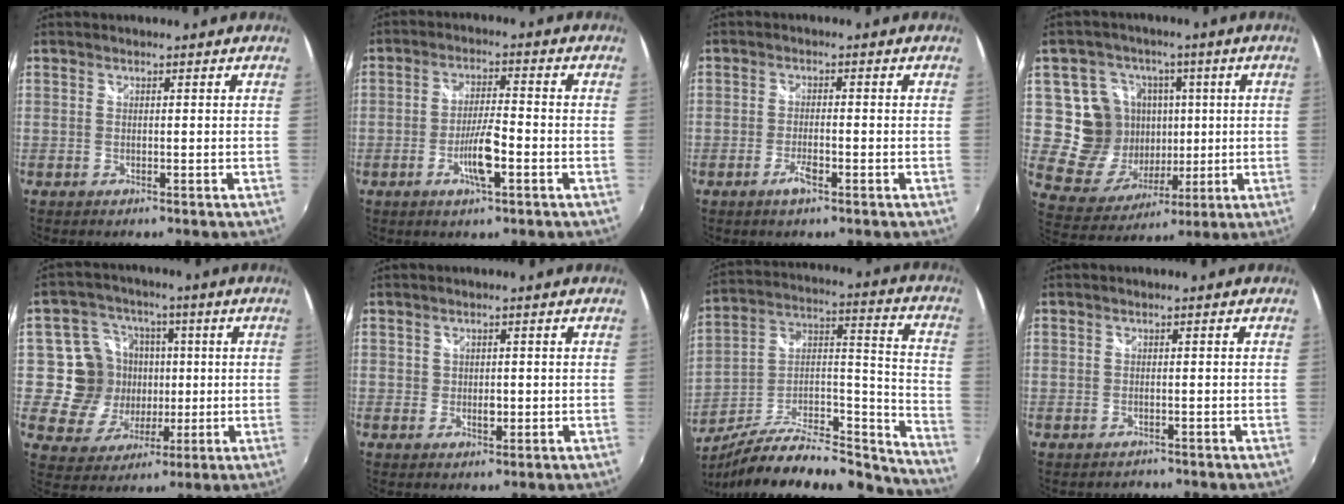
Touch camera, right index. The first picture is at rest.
{"total": 6.5, "force": [-2.6, 1.2, 5.8], "torque": [-0.115, -0.002, -0.046]}
{"total": 2.9, "force": [-1.7, 0.6, 2.3], "torque": [-0.052, -0.003, -0.034]}
{"total": 13.7, "force": [2.3, 12.7, 4.8], "torque": [-0.117, 0.003, 0.054]}
{"total": 11.5, "force": [0.6, 10.9, 3.5], "torque": [-0.082, 0.011, 0.014]}
{"total": 1.9, "force": [0.0, 1.6, 1.1], "torque": [-0.016, -0.001, 0.000]}
{"total": 22.8, "force": [-18.9, 6.4, 11.1], "torque": [-0.163, 0.022, -0.298]}
{"total": 1.2, "force": [-1.0, 0.5, -0.3], "torque": [0.001, 0.002, -0.014]}